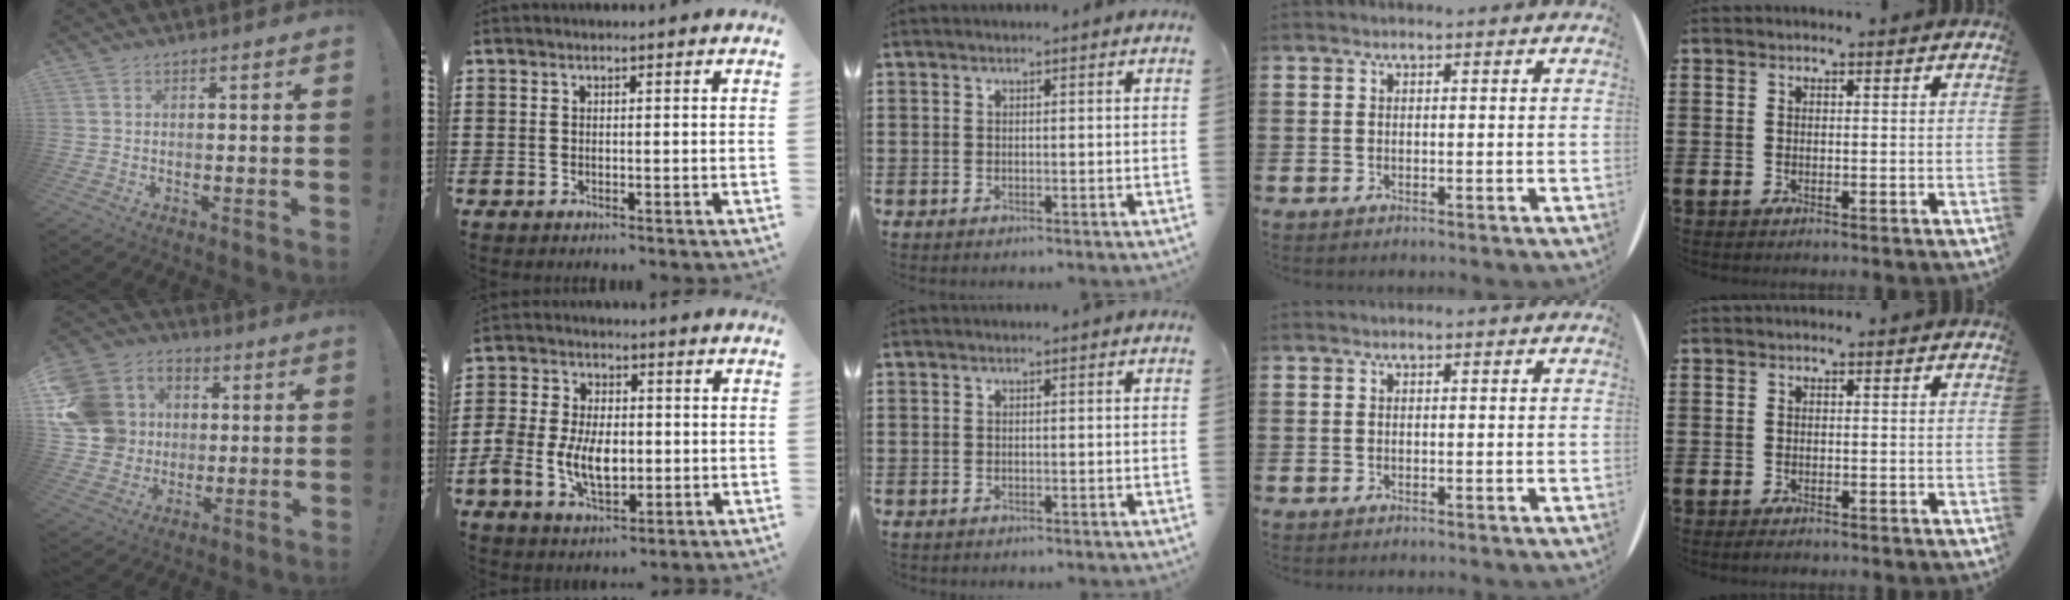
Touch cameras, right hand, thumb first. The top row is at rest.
{"thumb": {"total": 15.6, "force": [2.1, 14.3, 5.7], "torque": [-0.085, 0.004, 0.062]}, "index": {"total": 8.0, "force": [-1.5, 5.0, 6.0], "torque": [-0.144, 0.003, -0.033]}, "little": {"total": 0.6, "force": [-0.4, 0.2, 0.3], "torque": [-0.008, -0.001, -0.010]}}